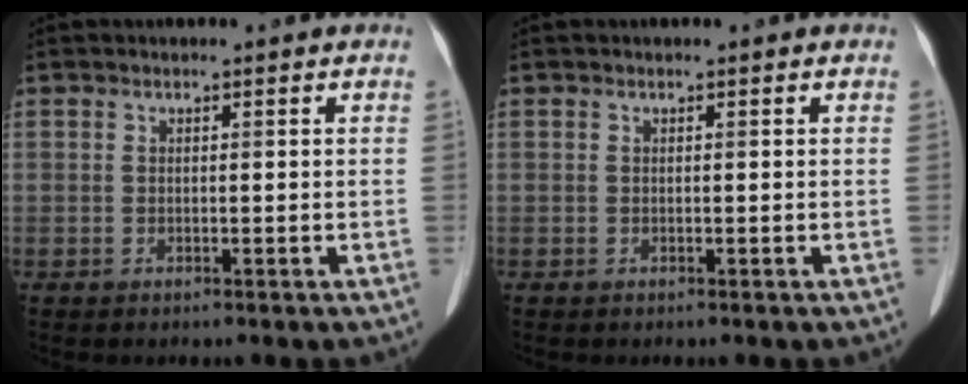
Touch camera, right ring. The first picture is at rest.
{"total": 0.0}